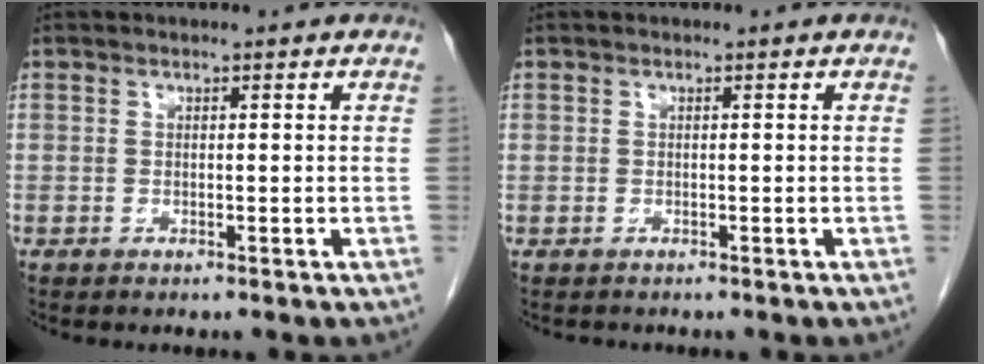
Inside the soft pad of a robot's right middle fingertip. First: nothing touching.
{"total": 0.7, "force": [-0.3, 0.6, -0.1], "torque": [-0.004, 0.005, -0.009]}